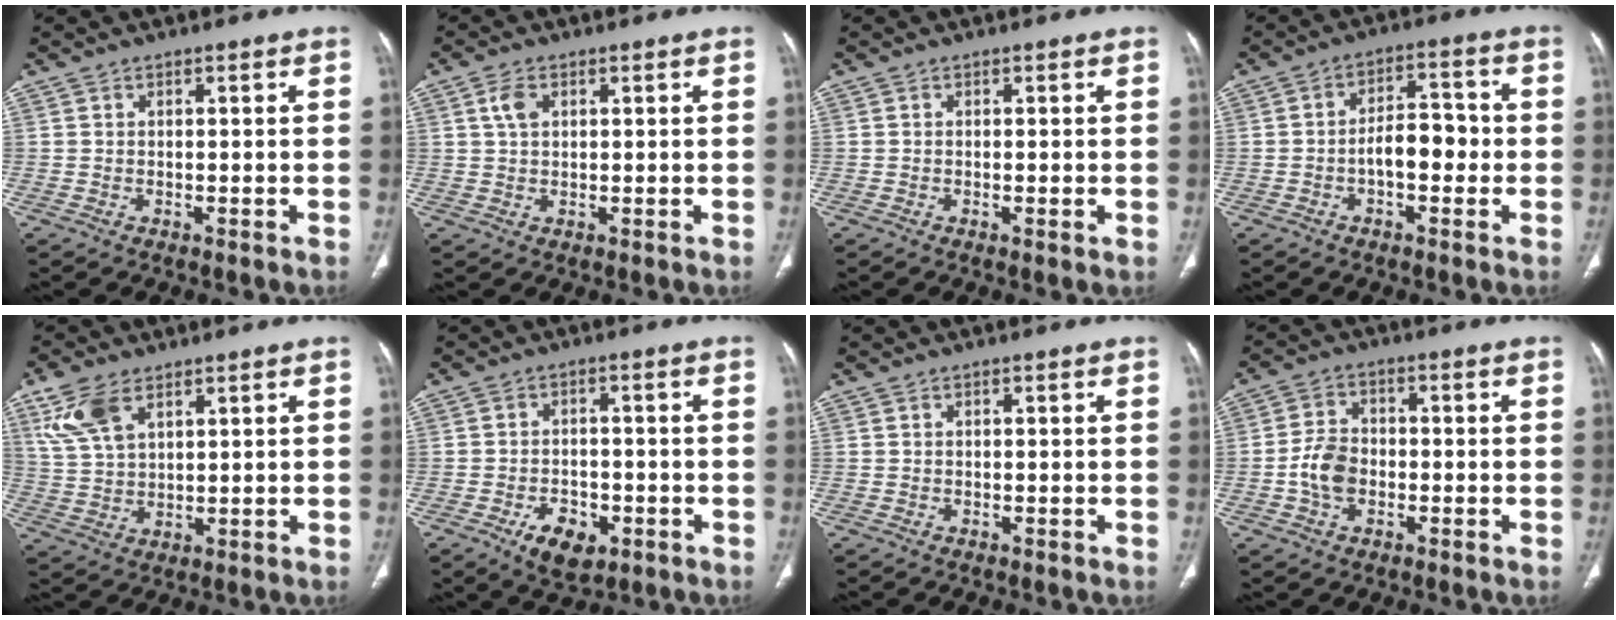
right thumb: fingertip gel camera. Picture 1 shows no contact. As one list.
[{"total": 3.0, "force": [1.2, 1.8, 2.0], "torque": [-0.039, 0.003, 0.025]}, {"total": 0.8, "force": [-0.1, 0.0, 0.8], "torque": [-0.019, -0.006, 0.000]}, {"total": 6.7, "force": [-1.4, 3.6, 5.5], "torque": [-0.072, 0.030, -0.028]}, {"total": 8.9, "force": [4.9, 4.6, 5.8], "torque": [-0.121, -0.009, 0.107]}, {"total": 6.9, "force": [-3.2, 4.2, 4.4], "torque": [-0.057, 0.012, -0.044]}, {"total": 0.0}, {"total": 6.2, "force": [-1.5, 4.4, 4.0], "torque": [-0.067, 0.016, -0.033]}]